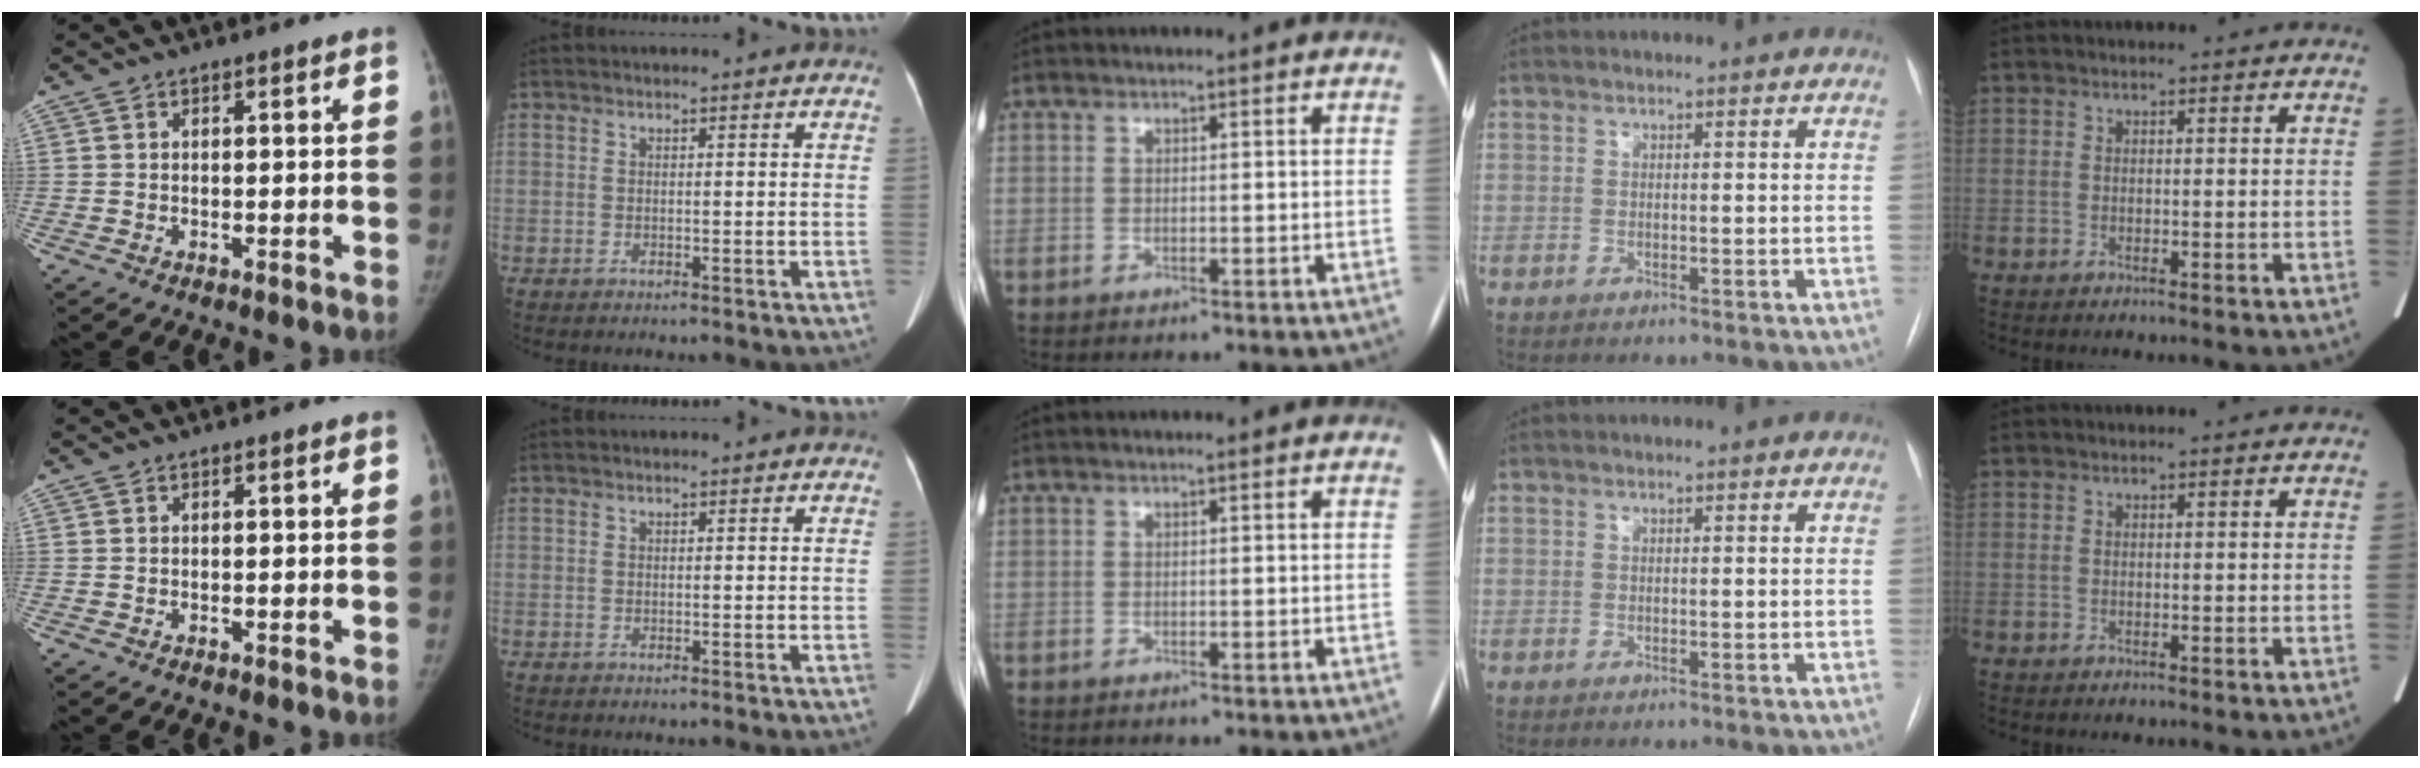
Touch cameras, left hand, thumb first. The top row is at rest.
{}